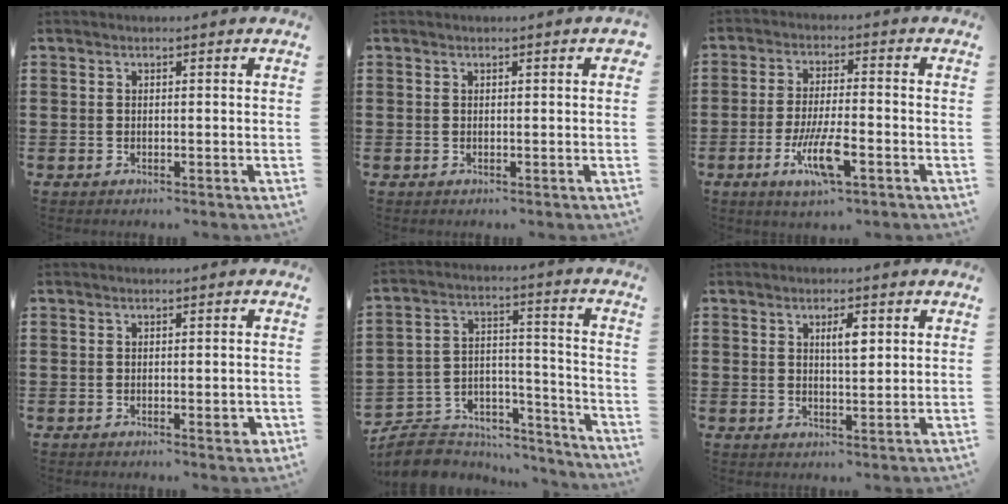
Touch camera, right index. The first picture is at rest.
{"total": 0.0}
{"total": 7.9, "force": [-3.4, 1.9, 6.8], "torque": [-0.142, -0.013, -0.063]}
{"total": 1.9, "force": [-0.5, 0.5, 1.7], "torque": [-0.028, -0.002, -0.007]}
{"total": 7.2, "force": [-6.3, 3.3, 1.3], "torque": [-0.037, 0.008, -0.122]}
{"total": 3.4, "force": [1.2, 1.0, 3.0], "torque": [-0.055, 0.003, 0.016]}